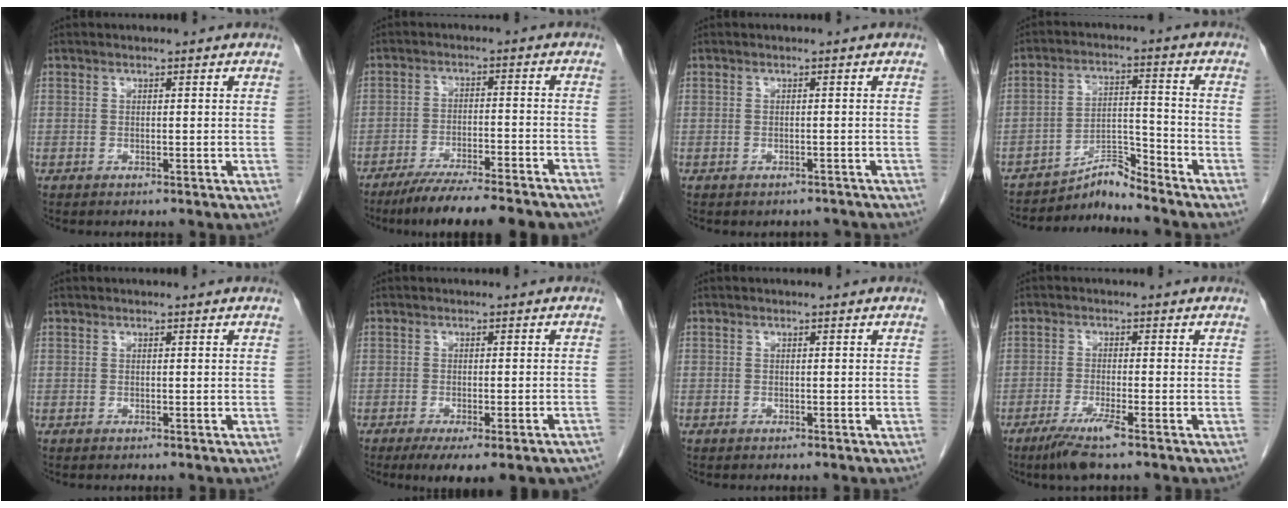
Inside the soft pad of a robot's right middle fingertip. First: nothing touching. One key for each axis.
{"total": 15.7, "fx": -13.4, "fy": 1.7, "fz": 7.9, "tx": -0.106, "ty": -0.014, "tz": -0.195}
{"total": 2.1, "fx": -1.8, "fy": 1.0, "fz": 0.1, "tx": -0.002, "ty": 0.002, "tz": -0.025}
{"total": 5.3, "fx": -5.2, "fy": -0.7, "fz": 0.0, "tx": 0.001, "ty": 0.009, "tz": -0.089}
{"total": 0.0}
{"total": 10.3, "fx": -7.8, "fy": 2.0, "fz": 6.4, "tx": -0.067, "ty": -0.004, "tz": -0.100}
{"total": 0.0}
{"total": 6.1, "fx": -4.0, "fy": -0.6, "fz": 4.6, "tx": -0.091, "ty": -0.019, "tz": -0.079}